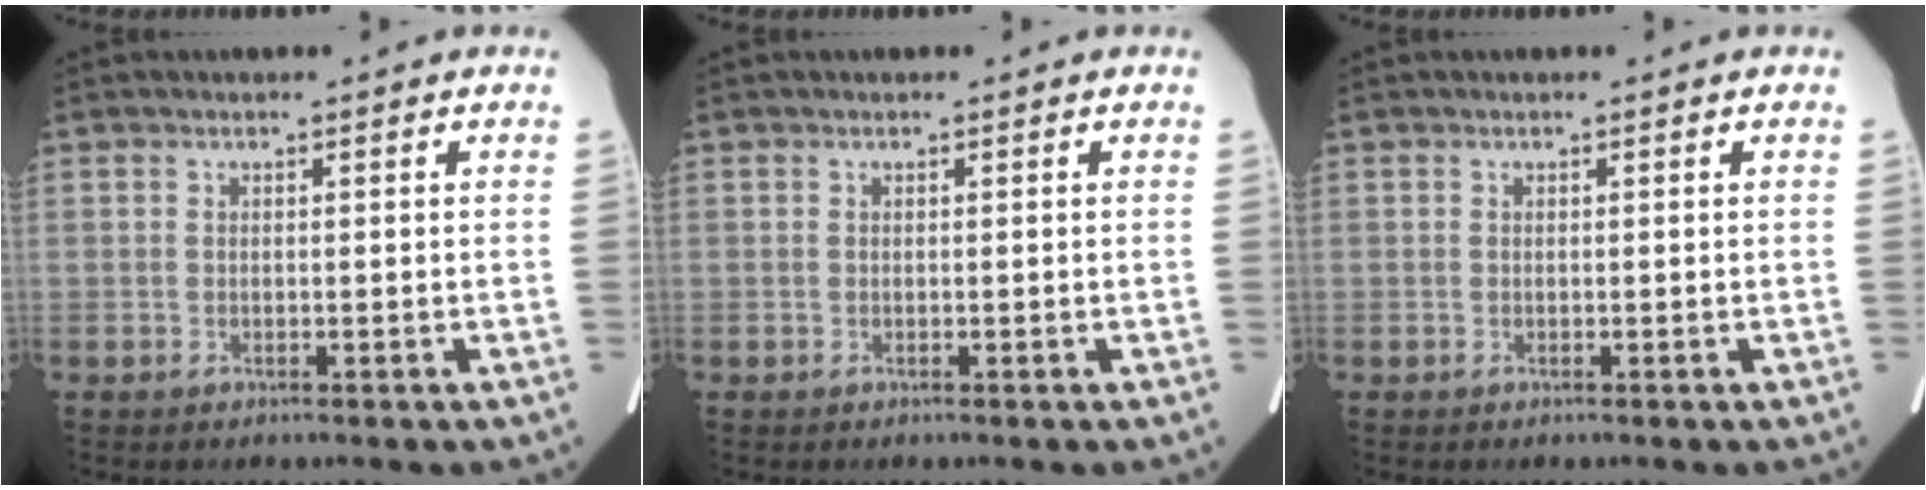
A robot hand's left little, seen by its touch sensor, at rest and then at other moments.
{"total": 0.0}
{"total": 0.0}